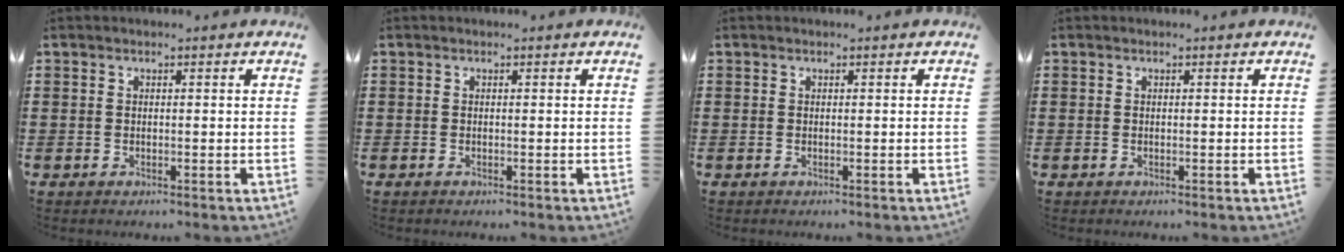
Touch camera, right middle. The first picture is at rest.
{"total": 0.0}
{"total": 0.0}
{"total": 0.0}